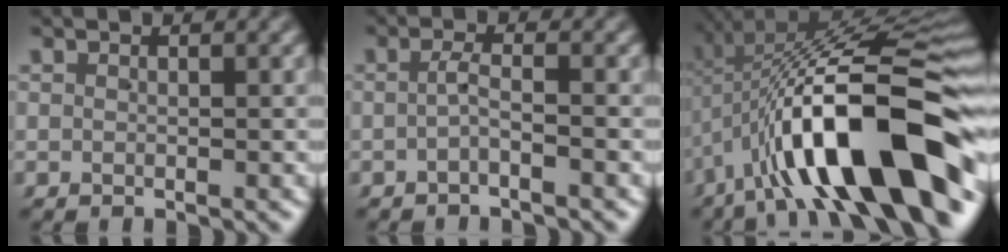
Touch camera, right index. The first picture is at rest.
{"total": 1.4, "force": [-1.2, -0.2, 0.8], "torque": [-0.016, -0.005, -0.023]}
{"total": 15.2, "force": [-4.1, 6.3, 13.3], "torque": [-0.220, -0.007, -0.047]}